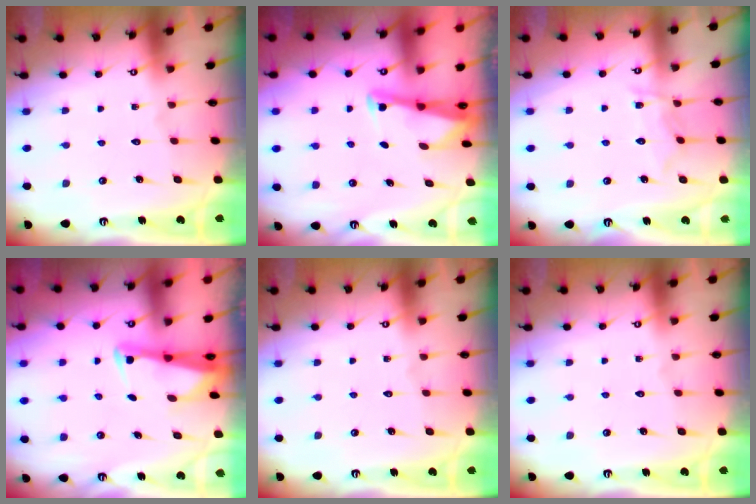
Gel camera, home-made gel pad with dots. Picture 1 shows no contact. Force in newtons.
{"total": 2.5, "press": 2.5, "slide": 0.1}
{"total": 6.9, "press": 6.9, "slide": 0.5}
{"total": 2.4, "press": 2.4, "slide": 0.5}
{"total": 0.0}
{"total": 0.0}